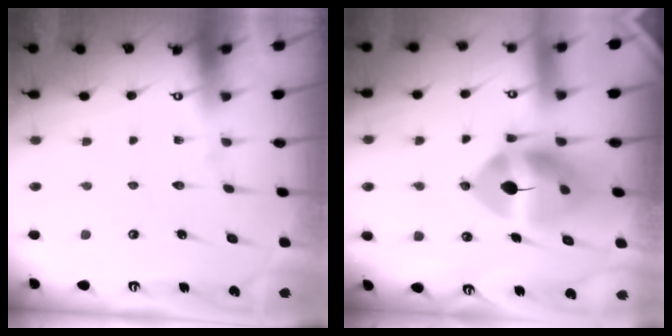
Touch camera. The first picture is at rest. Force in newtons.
{"total": 13.2, "press": 13.0, "slide": 2.1}